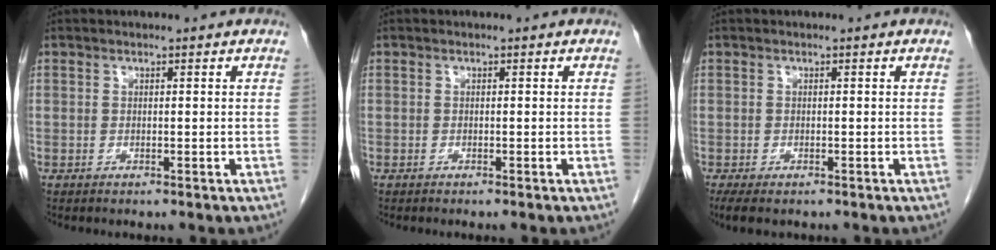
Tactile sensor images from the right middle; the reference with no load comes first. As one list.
[{"total": 0.0}, {"total": 3.7, "force": [-2.7, 1.4, 2.0], "torque": [-0.039, -0.013, -0.042]}]